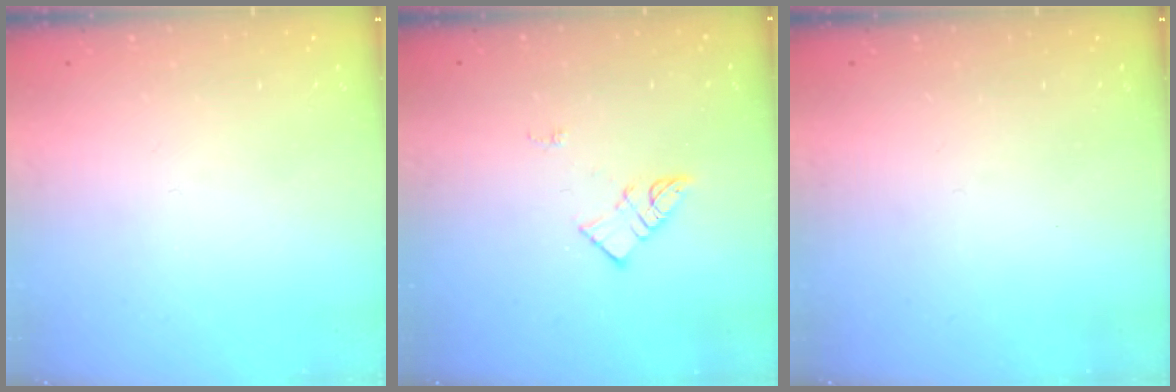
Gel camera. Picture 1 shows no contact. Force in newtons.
{"total": 6.2, "press": 6.2, "slide": 0.2}
{"total": 0.0}